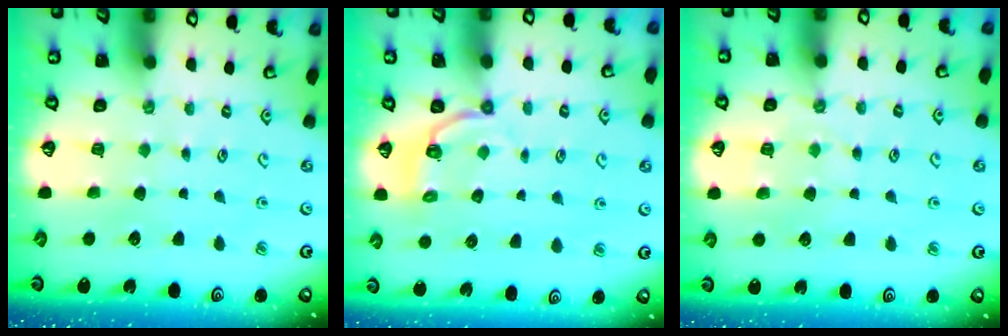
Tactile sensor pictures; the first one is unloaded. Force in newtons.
{"total": 3.3, "press": 2.2, "slide": 2.5}
{"total": 5.3, "press": 5.3, "slide": 0.6}